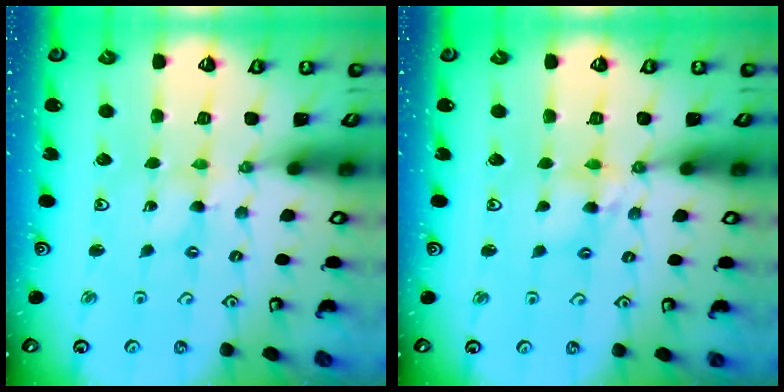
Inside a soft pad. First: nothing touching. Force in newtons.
{"total": 5.6, "press": 5.6, "slide": 0.5}